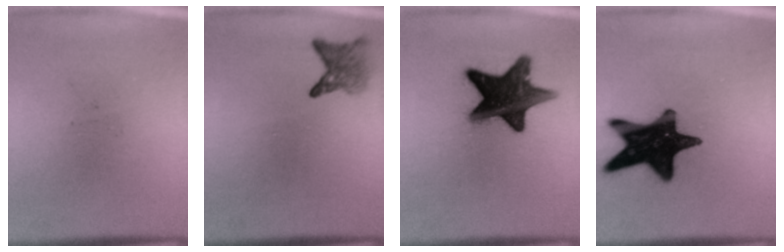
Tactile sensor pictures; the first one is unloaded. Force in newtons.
{"total": 2.7}
{"total": 15.2}
{"total": 18.3}